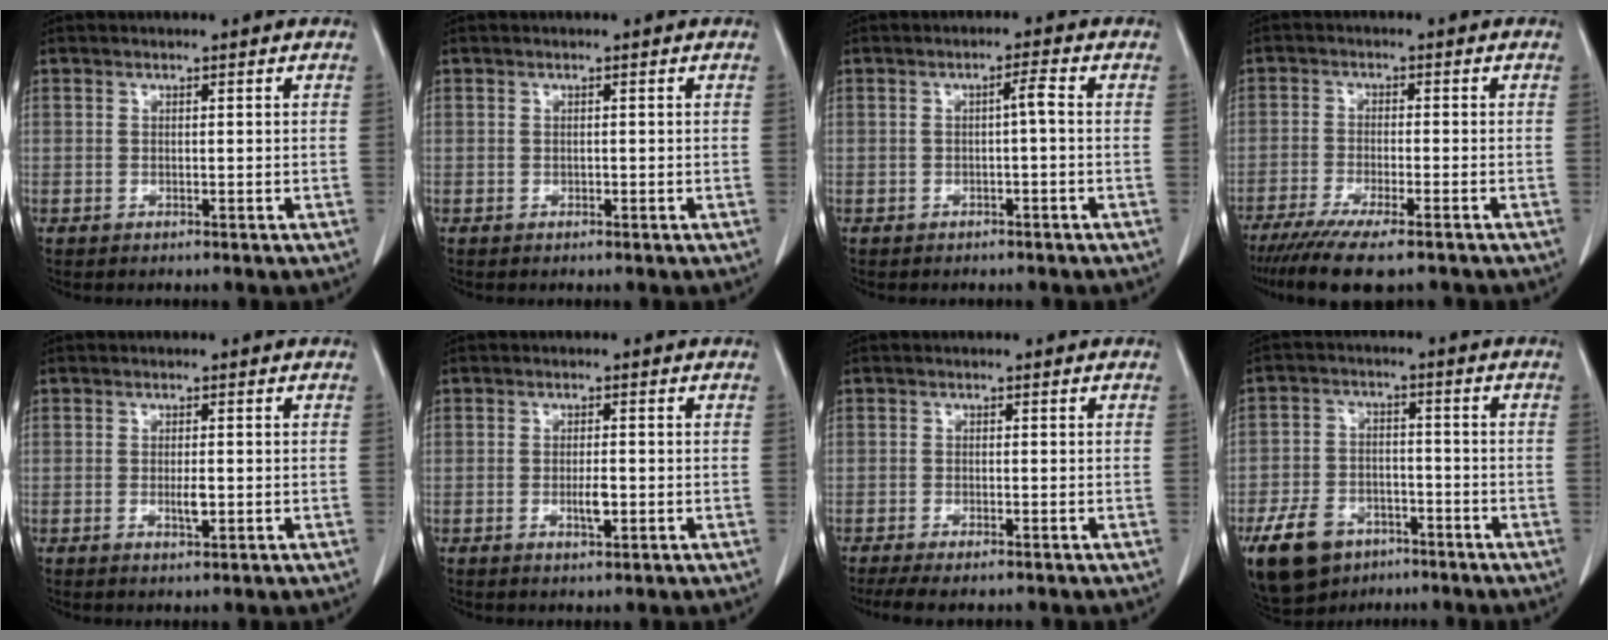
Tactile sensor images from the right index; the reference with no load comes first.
{"total": 0.0}
{"total": 1.9, "force": [-0.2, 0.0, 1.9], "torque": [-0.029, 0.003, -0.003]}
{"total": 10.9, "force": [-8.6, 1.1, 6.7], "torque": [-0.098, -0.023, -0.132]}
{"total": 2.1, "force": [-0.4, 0.6, 2.0], "torque": [-0.040, -0.003, -0.005]}
{"total": 2.6, "force": [-0.7, 0.7, 2.5], "torque": [-0.046, -0.001, -0.009]}
{"total": 5.4, "force": [-4.3, 1.0, 3.2], "torque": [-0.048, -0.010, -0.064]}
{"total": 12.4, "force": [-7.6, 8.0, 5.6], "torque": [-0.119, 0.003, -0.122]}